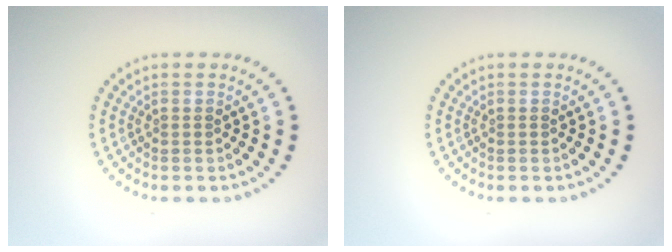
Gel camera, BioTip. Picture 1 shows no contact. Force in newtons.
{"total": 0.0}